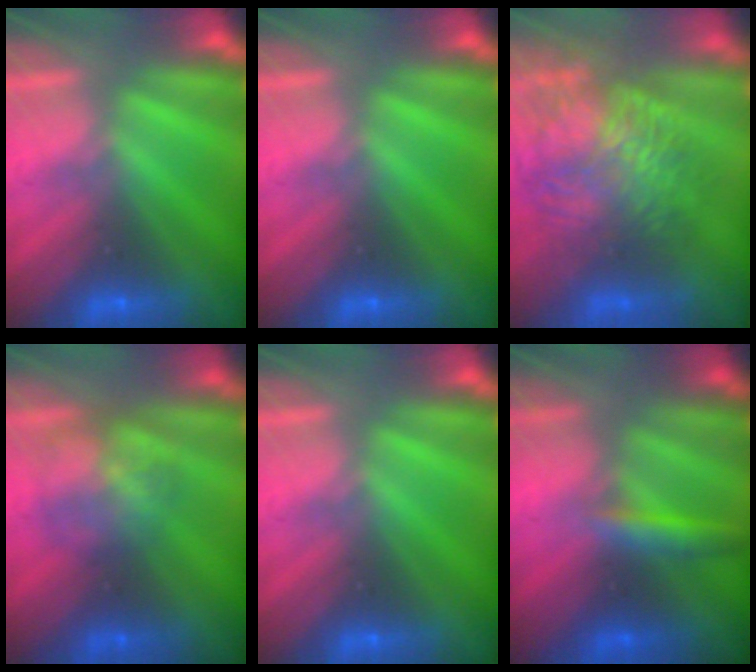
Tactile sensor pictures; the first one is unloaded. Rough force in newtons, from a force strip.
{"total": 0.0}
{"total": 10.2}
{"total": 2.9}
{"total": 0.0}
{"total": 2.8}